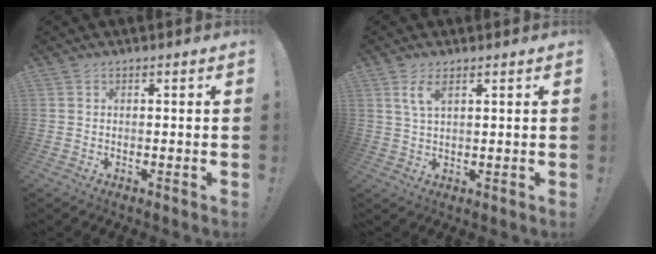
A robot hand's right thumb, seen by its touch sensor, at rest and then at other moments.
{"total": 4.5, "force": [2.3, 1.5, 3.5], "torque": [-0.064, -0.004, 0.041]}